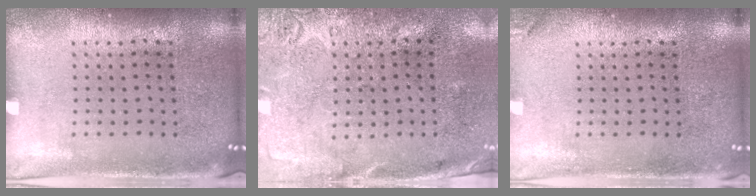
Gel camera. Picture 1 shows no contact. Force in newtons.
{"total": 2.8, "press": 2.2, "slide": 1.8}
{"total": 1.1, "press": 1.1, "slide": 0.3}